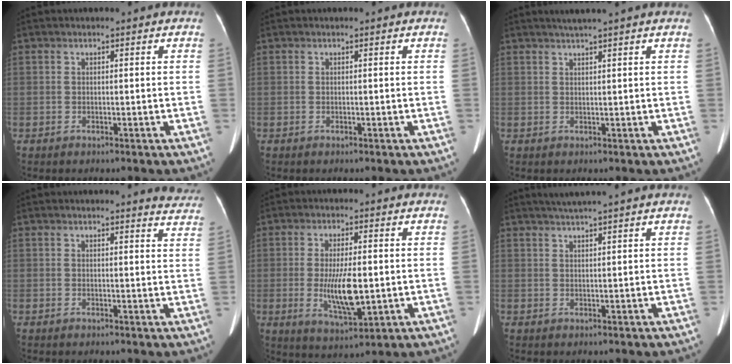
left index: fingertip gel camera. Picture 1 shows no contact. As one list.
[{"total": 0.0}, {"total": 2.8, "force": [2.2, -0.8, 1.5], "torque": [-0.018, 0.012, 0.040]}, {"total": 6.1, "force": [6.0, 0.6, 0.8], "torque": [0.006, -0.031, 0.034]}, {"total": 8.3, "force": [-0.9, 2.2, 7.9], "torque": [-0.154, -0.017, -0.007]}, {"total": 3.6, "force": [3.0, -1.1, 1.8], "torque": [-0.025, 0.015, 0.053]}]